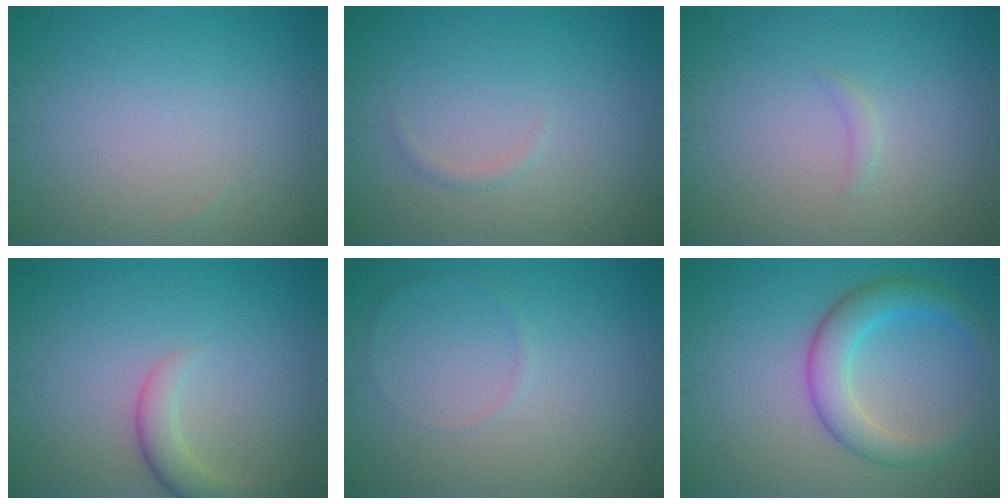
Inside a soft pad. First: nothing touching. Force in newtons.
{"total": 0.6, "press": 0.6, "slide": 0.0}
{"total": 0.7, "press": 0.7, "slide": 0.1}
{"total": 2.6, "press": 2.6, "slide": 0.3}
{"total": 0.6, "press": 0.6, "slide": 0.1}
{"total": 4.7, "press": 4.7, "slide": 0.1}